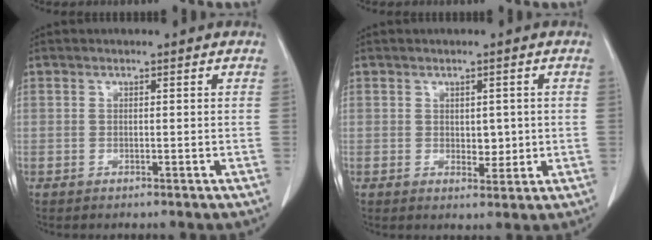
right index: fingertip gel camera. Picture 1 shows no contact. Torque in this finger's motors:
{"motor_torque": [-0.20, 0.41, 0.04, 0.00]}